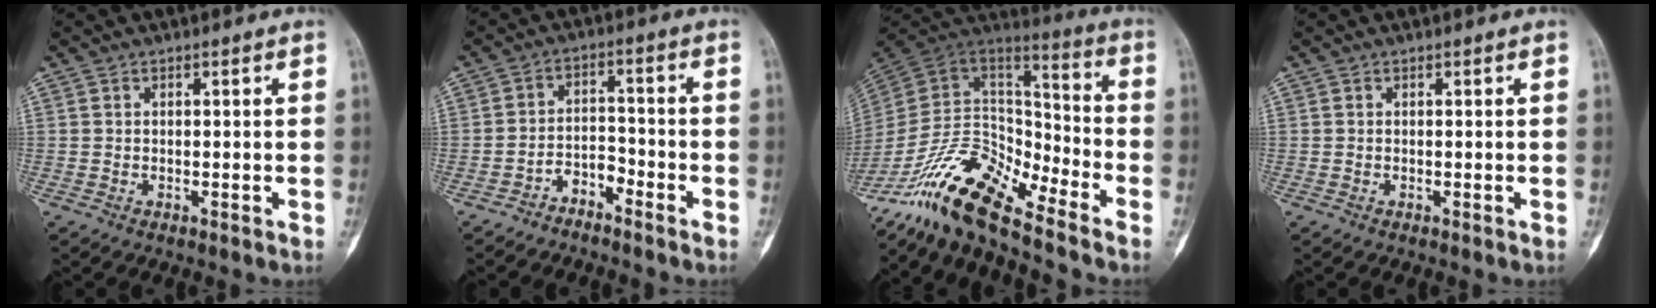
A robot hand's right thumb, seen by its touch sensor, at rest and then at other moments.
{"total": 3.9, "force": [-3.3, 1.6, 1.1], "torque": [-0.010, 0.042, -0.060]}
{"total": 17.7, "force": [-14.0, 4.9, 9.7], "torque": [-0.167, 0.090, -0.264]}
{"total": 0.0}